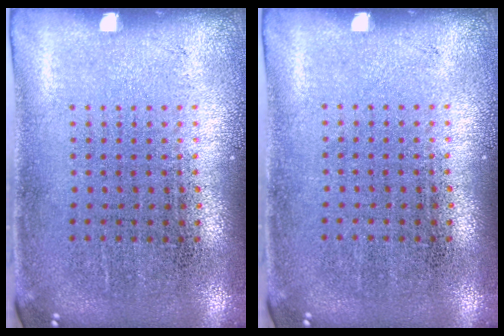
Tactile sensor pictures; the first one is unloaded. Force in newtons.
{"total": 0.0}